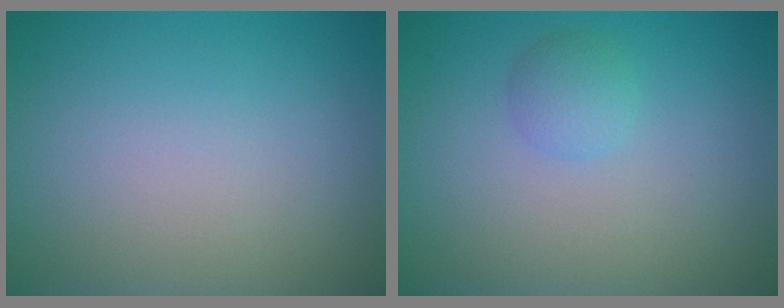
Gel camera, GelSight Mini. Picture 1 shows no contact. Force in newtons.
{"total": 1.5, "press": 1.5, "slide": 0.0}